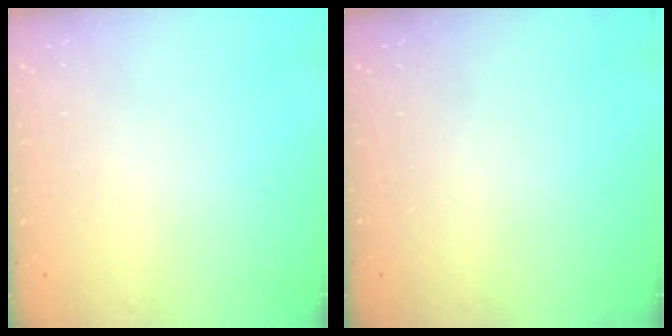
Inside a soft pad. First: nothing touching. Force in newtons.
{"total": 0.0}